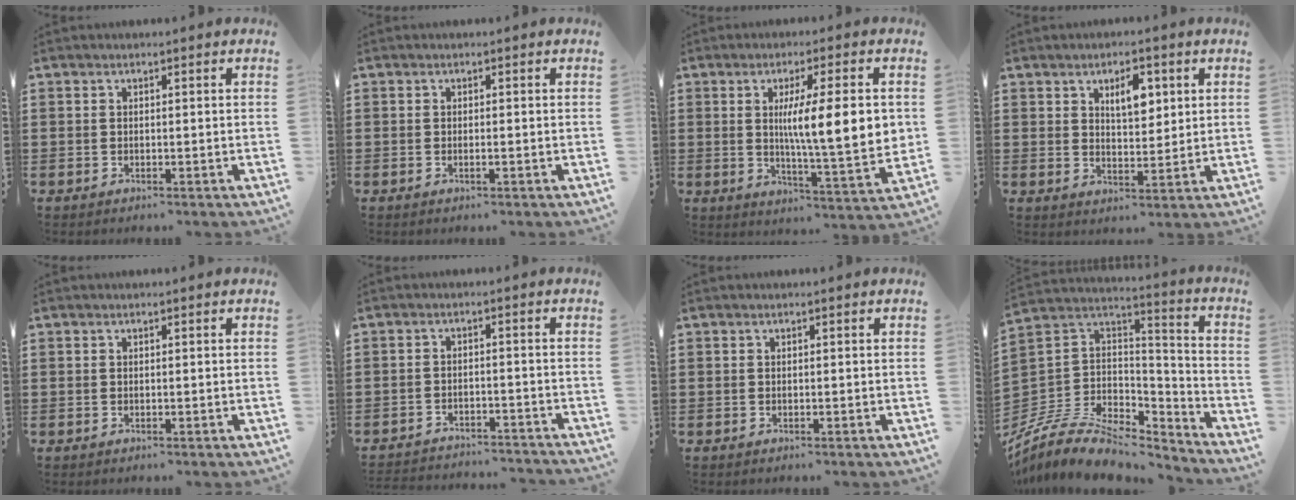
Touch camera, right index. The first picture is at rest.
{"total": 0.6, "force": [-0.2, 0.0, 0.6], "torque": [-0.010, -0.003, -0.004]}
{"total": 11.2, "force": [1.9, 1.6, 10.9], "torque": [-0.185, -0.004, 0.028]}
{"total": 4.8, "force": [2.1, 2.2, 3.7], "torque": [-0.056, 0.000, 0.029]}
{"total": 0.0}
{"total": 2.9, "force": [-2.9, 0.0, 0.1], "torque": [-0.008, -0.001, -0.061]}
{"total": 0.0}
{"total": 9.8, "force": [-7.1, 4.6, 5.0], "torque": [-0.113, 0.010, -0.138]}